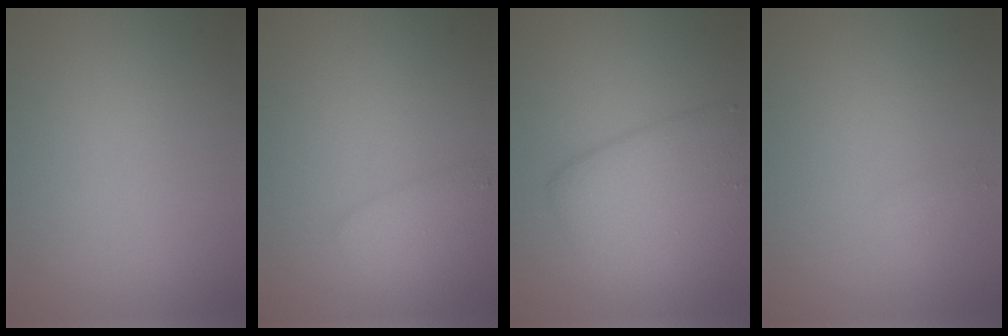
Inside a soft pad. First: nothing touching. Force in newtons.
{"total": 2.6, "press": 2.5, "slide": 0.2}
{"total": 6.0, "press": 6.0, "slide": 0.2}
{"total": 0.8, "press": 0.8, "slide": 0.1}